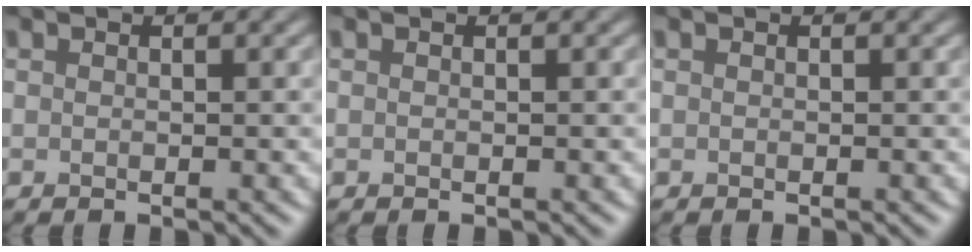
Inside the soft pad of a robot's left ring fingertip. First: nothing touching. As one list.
[{"total": 0.0}, {"total": 0.0}]